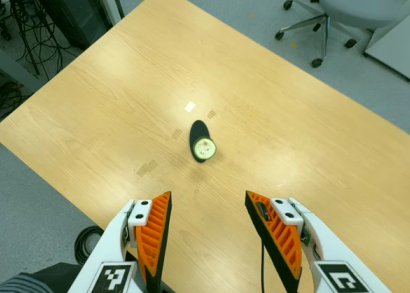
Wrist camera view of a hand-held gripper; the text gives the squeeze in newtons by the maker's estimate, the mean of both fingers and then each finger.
{"total": 0.0}